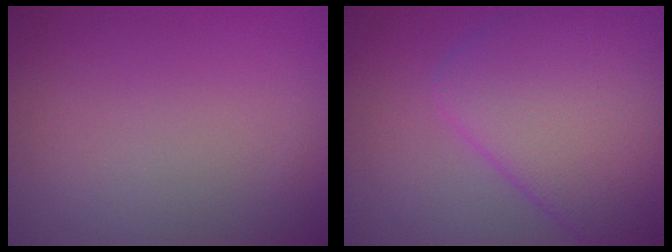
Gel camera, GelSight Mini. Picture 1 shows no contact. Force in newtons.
{"total": 8.8, "press": 8.8, "slide": 0.3}